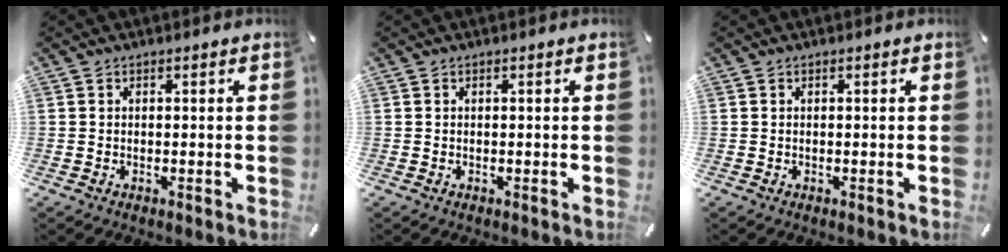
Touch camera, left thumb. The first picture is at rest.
{"total": 0.0}
{"total": 0.0}